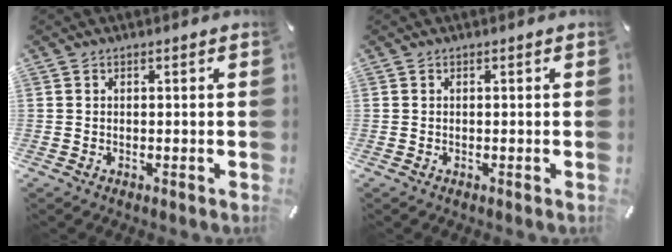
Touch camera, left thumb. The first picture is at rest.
{"total": 0.0}